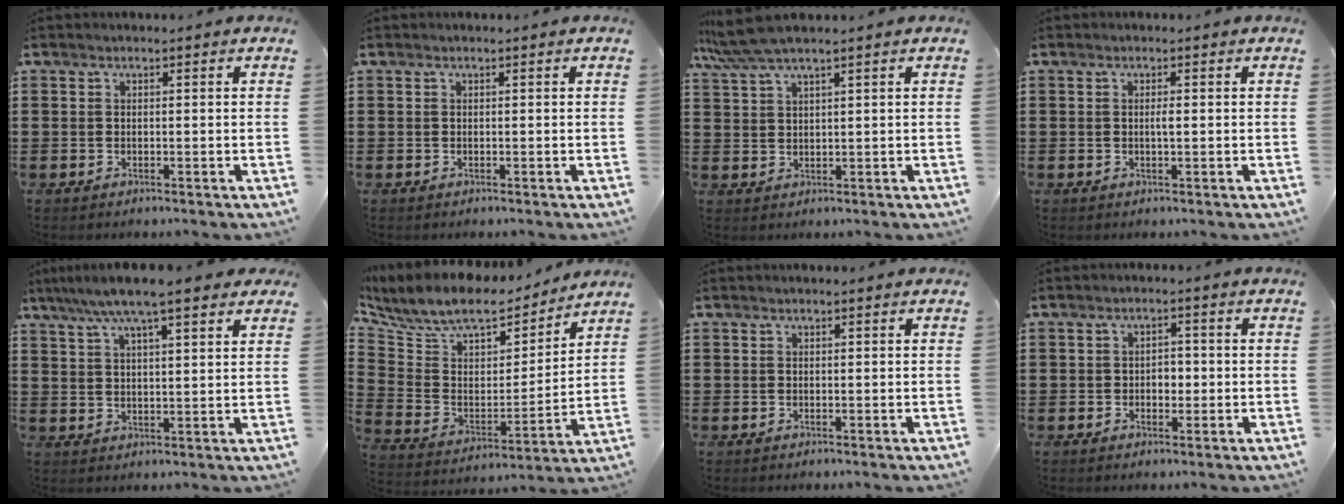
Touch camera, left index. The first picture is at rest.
{"total": 0.0}
{"total": 4.9, "force": [3.7, 0.3, 3.2], "torque": [-0.078, -0.004, 0.064]}
{"total": 1.2, "force": [0.0, 0.1, 1.2], "torque": [-0.023, -0.003, 0.000]}
{"total": 8.0, "force": [6.1, 1.0, 5.0], "torque": [-0.111, -0.008, 0.108]}
{"total": 10.0, "force": [8.5, 3.5, 3.9], "torque": [-0.108, -0.050, 0.148]}
{"total": 0.0}
{"total": 2.2, "force": [-0.5, 1.4, 1.6], "torque": [-0.032, 0.005, -0.013]}